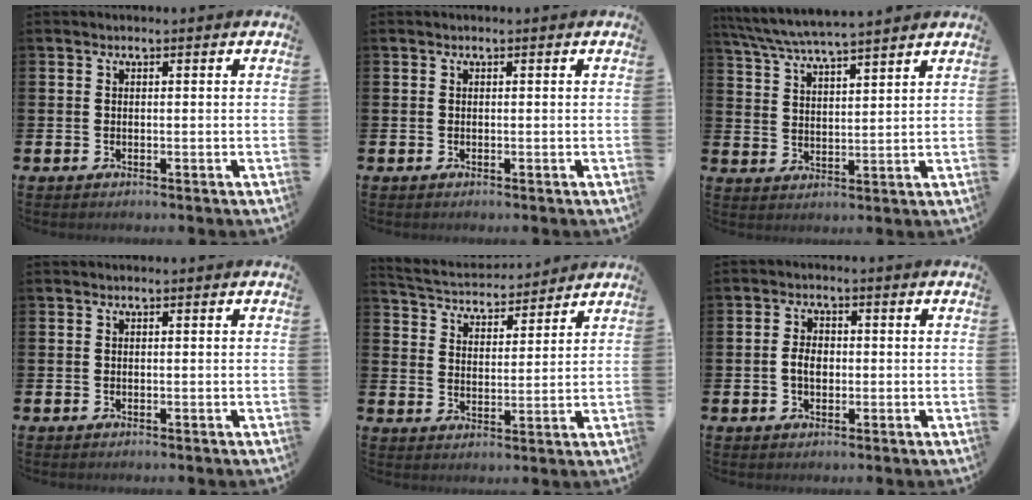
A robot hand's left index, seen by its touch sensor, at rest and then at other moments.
{"total": 0.0}
{"total": 5.9, "force": [5.7, 0.1, 1.7], "torque": [-0.057, -0.030, 0.101]}
{"total": 0.0}
{"total": 4.5, "force": [4.3, 1.1, 0.2], "torque": [-0.030, -0.032, 0.074]}
{"total": 3.1, "force": [-0.3, 2.0, 2.3], "torque": [-0.036, 0.005, -0.009]}